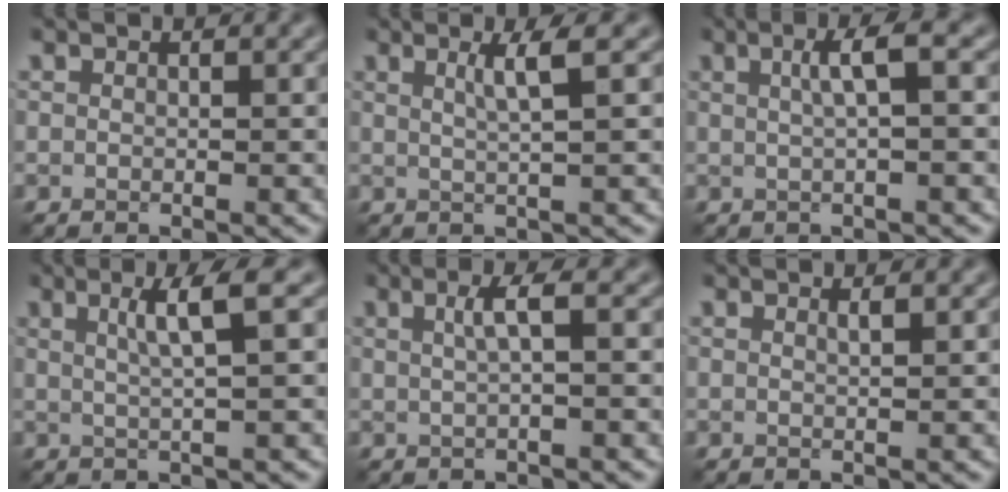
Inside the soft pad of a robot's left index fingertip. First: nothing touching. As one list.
[{"total": 2.5, "force": [0.9, 0.4, 2.3], "torque": [-0.035, 0.004, 0.011]}, {"total": 2.9, "force": [0.7, 0.5, 2.7], "torque": [-0.042, 0.013, 0.008]}, {"total": 3.5, "force": [1.2, 0.4, 3.2], "torque": [-0.046, 0.007, 0.019]}, {"total": 2.2, "force": [0.5, 0.4, 2.1], "torque": [-0.038, 0.008, 0.006]}, {"total": 0.7, "force": [0.5, 0.1, 0.5], "torque": [-0.006, 0.002, 0.006]}]